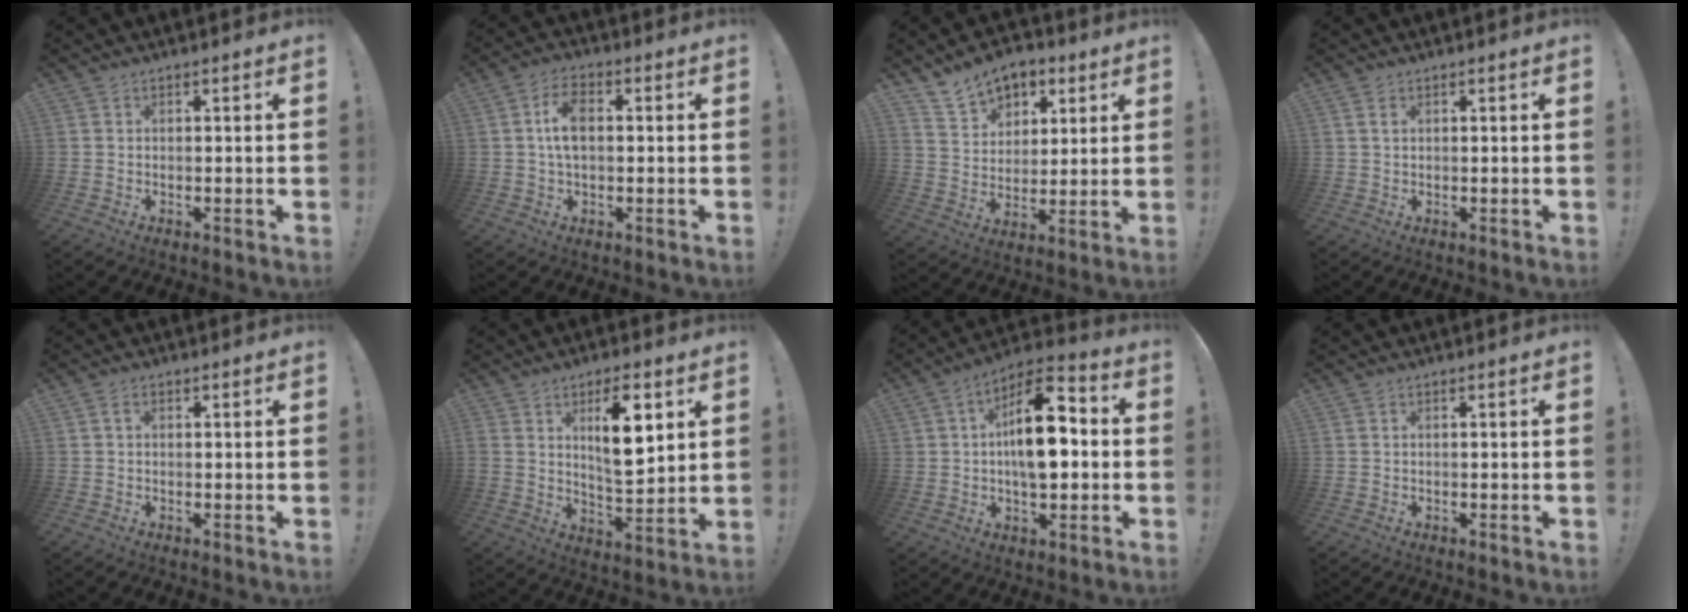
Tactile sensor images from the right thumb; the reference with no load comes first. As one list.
[{"total": 7.4, "force": [0.4, 4.2, 6.1], "torque": [-0.113, 0.006, 0.005]}, {"total": 11.1, "force": [7.4, 7.5, 3.5], "torque": [-0.058, -0.047, 0.145]}, {"total": 1.4, "force": [0.7, 0.7, 1.0], "torque": [-0.016, 0.000, 0.012]}, {"total": 1.5, "force": [0.3, 1.0, 1.1], "torque": [-0.015, 0.002, 0.004]}, {"total": 12.0, "force": [5.1, 4.3, 10.0], "torque": [-0.155, -0.015, 0.082]}, {"total": 18.9, "force": [1.6, 12.4, 14.2], "torque": [-0.204, 0.015, 0.033]}, {"total": 0.0}]